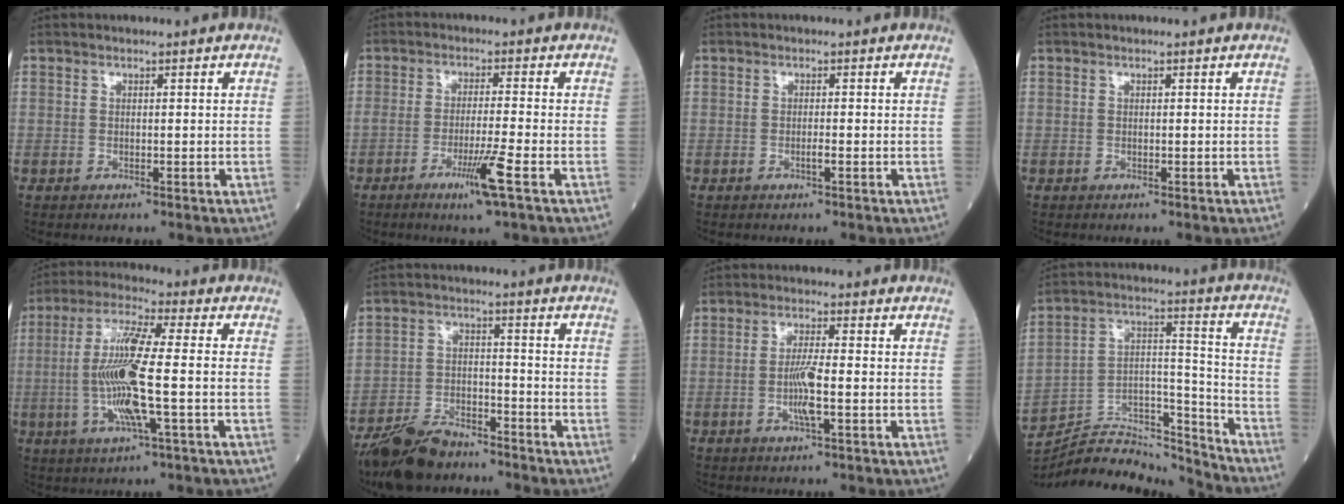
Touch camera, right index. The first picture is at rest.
{"total": 6.1, "force": [-3.0, -0.8, 5.3], "torque": [-0.095, -0.015, -0.056]}
{"total": 1.0, "force": [-0.4, 0.0, 0.9], "torque": [-0.020, -0.001, -0.007]}
{"total": 0.0}
{"total": 12.6, "force": [-1.9, 0.7, 12.5], "torque": [-0.252, -0.002, -0.041]}
{"total": 9.5, "force": [-8.1, 3.2, 3.9], "torque": [-0.078, -0.012, -0.152]}
{"total": 4.7, "force": [-1.0, 0.1, 4.6], "torque": [-0.093, -0.005, -0.022]}
{"total": 19.3, "force": [-18.9, 2.2, 3.0], "torque": [-0.062, 0.039, -0.311]}